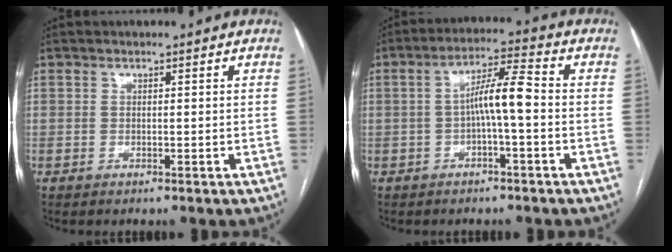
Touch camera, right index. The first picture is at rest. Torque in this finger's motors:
{"motor_torque": [1.03, -0.05, 0.43, 0.13]}